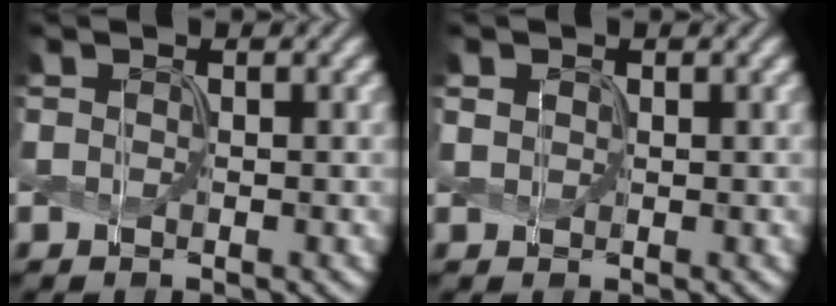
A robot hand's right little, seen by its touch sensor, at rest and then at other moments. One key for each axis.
{"total": 0.9, "fx": 0.5, "fy": 0.7, "fz": 0.1, "tx": -0.005, "ty": 0.003, "tz": 0.008}